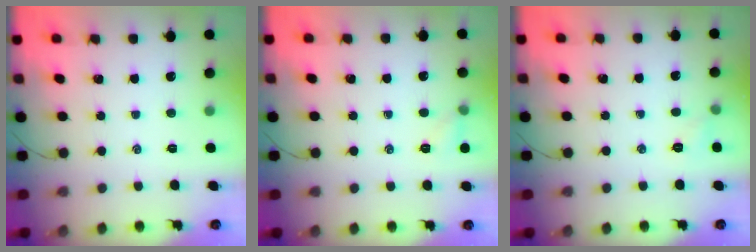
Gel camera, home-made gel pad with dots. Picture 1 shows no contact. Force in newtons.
{"total": 5.0, "press": 4.8, "slide": 1.5}
{"total": 4.5, "press": 4.3, "slide": 1.3}